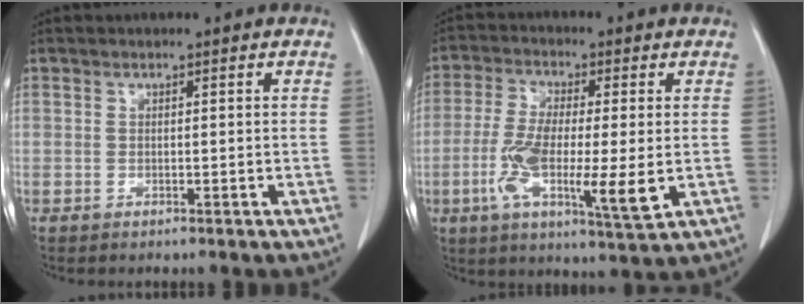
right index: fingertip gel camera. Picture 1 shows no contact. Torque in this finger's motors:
{"motor_torque": [1.39, -0.21, 0.55, 0.21]}